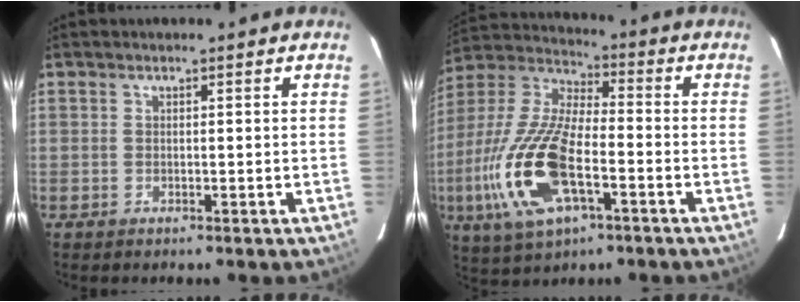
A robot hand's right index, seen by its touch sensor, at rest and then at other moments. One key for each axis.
{"total": 20.4, "fx": -6.6, "fy": 8.5, "fz": 17.3, "tx": -0.380, "ty": -0.020, "tz": -0.125}